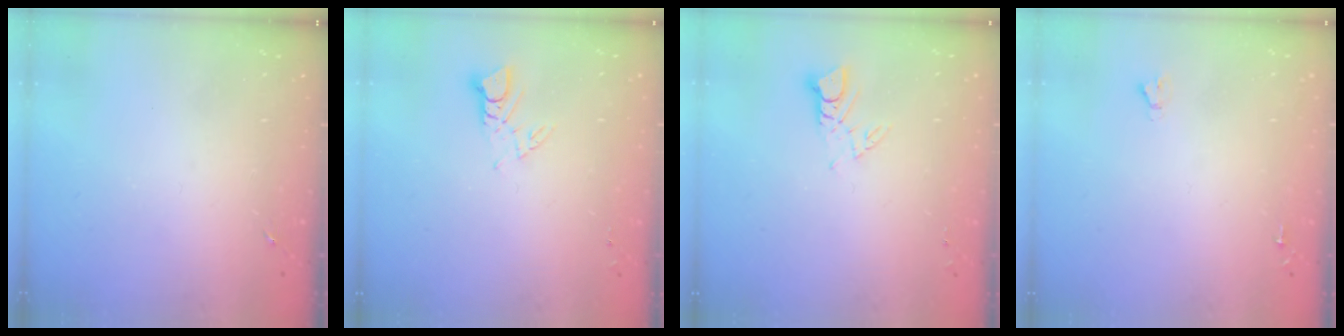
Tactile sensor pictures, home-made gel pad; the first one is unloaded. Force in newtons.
{"total": 3.9, "press": 3.9, "slide": 0.2}
{"total": 3.9, "press": 3.9, "slide": 0.2}
{"total": 1.6, "press": 1.6, "slide": 0.2}